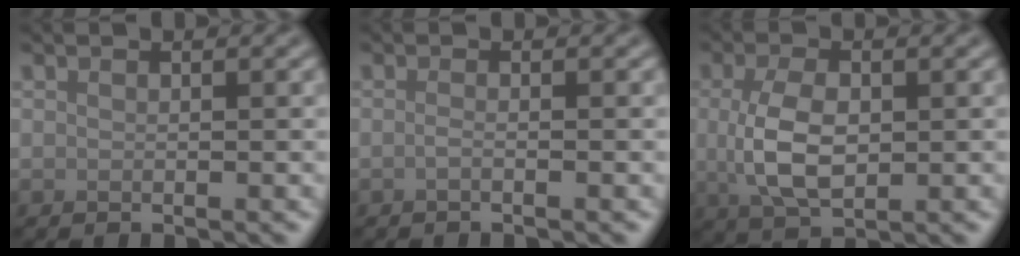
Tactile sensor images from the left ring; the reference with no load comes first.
{"total": 0.8, "force": [-0.4, 0.2, 0.6], "torque": [-0.011, -0.002, -0.010]}
{"total": 5.2, "force": [0.1, 3.0, 4.3], "torque": [-0.095, -0.001, 0.005]}